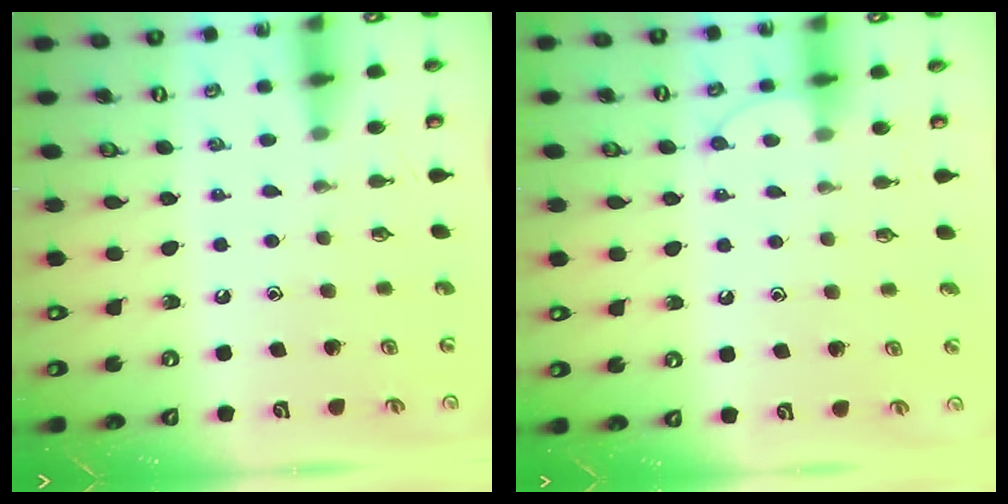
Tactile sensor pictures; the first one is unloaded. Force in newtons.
{"total": 5.8, "press": 5.8, "slide": 0.6}